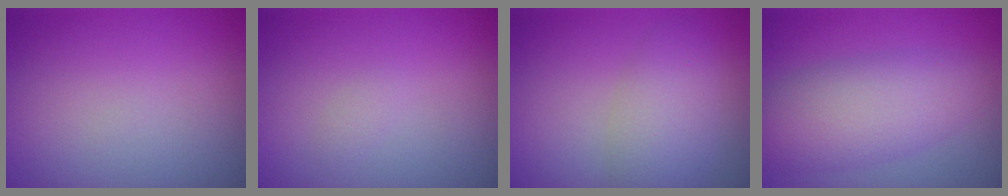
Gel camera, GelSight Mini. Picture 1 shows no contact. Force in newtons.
{"total": 0.5, "press": 0.5, "slide": 0.0}
{"total": 3.9, "press": 3.9, "slide": 0.2}
{"total": 6.0, "press": 6.0, "slide": 0.4}